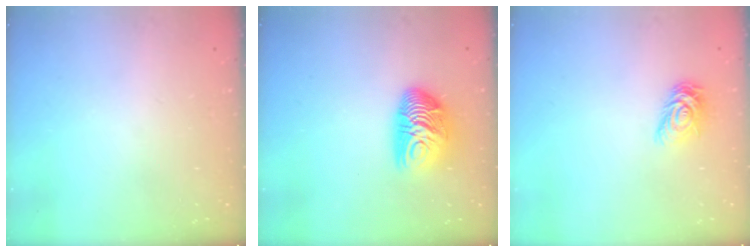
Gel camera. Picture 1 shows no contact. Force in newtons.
{"total": 11.8, "press": 11.8, "slide": 0.3}
{"total": 7.1, "press": 7.1, "slide": 0.2}